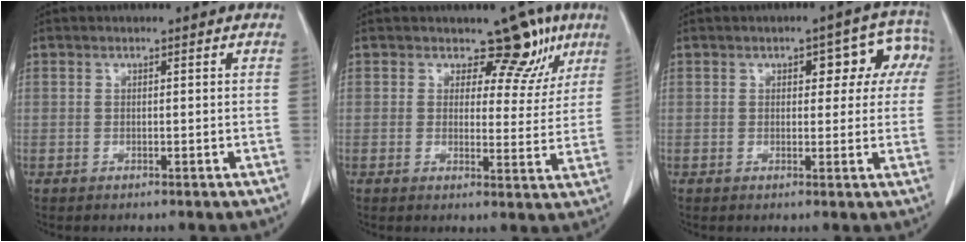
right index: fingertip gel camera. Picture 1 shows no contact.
{"total": 5.8, "force": [3.8, 3.6, 2.5], "torque": [-0.007, -0.003, 0.045]}
{"total": 7.0, "force": [2.1, 3.8, 5.5], "torque": [-0.045, 0.035, 0.021]}